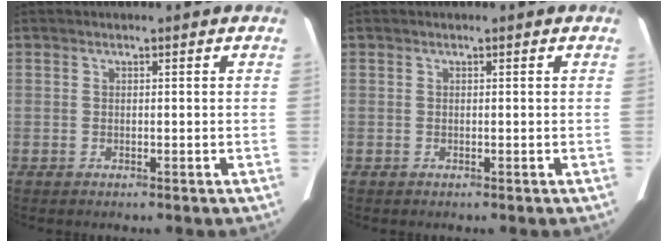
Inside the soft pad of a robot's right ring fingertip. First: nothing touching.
{"total": 0.0}